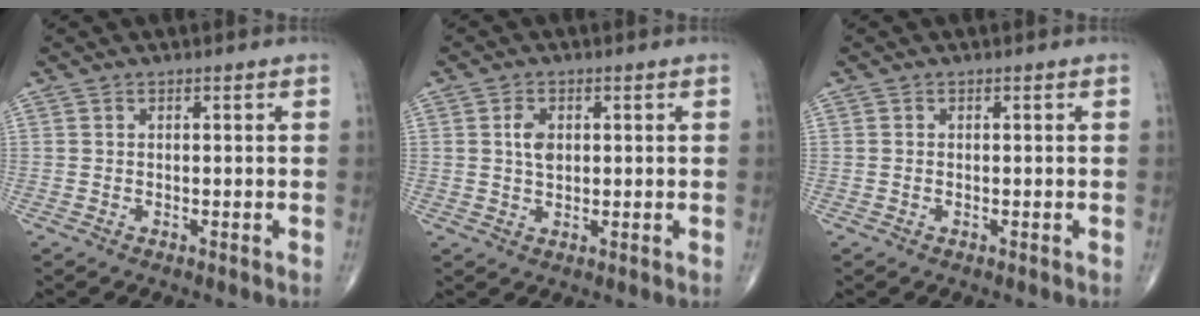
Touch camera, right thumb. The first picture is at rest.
{"total": 3.4, "force": [0.7, 2.2, 2.5], "torque": [-0.041, -0.002, 0.011]}
{"total": 0.0}